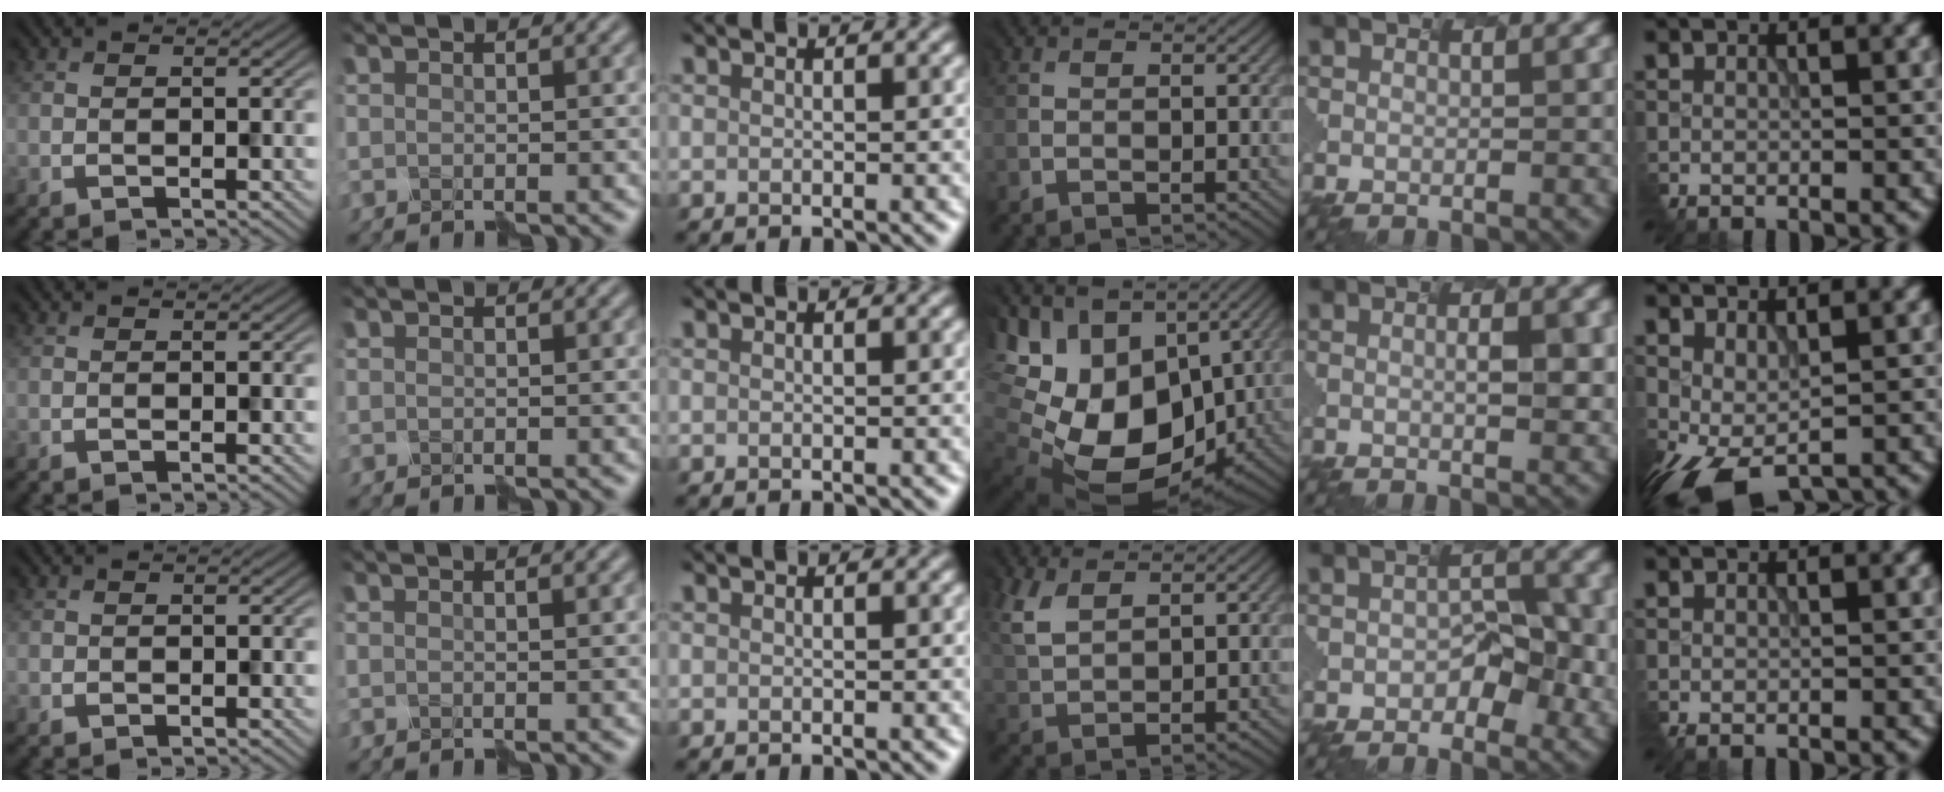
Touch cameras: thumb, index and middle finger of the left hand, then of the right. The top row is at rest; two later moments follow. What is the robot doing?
{"motion": "disassemble", "object": "velcro strap"}